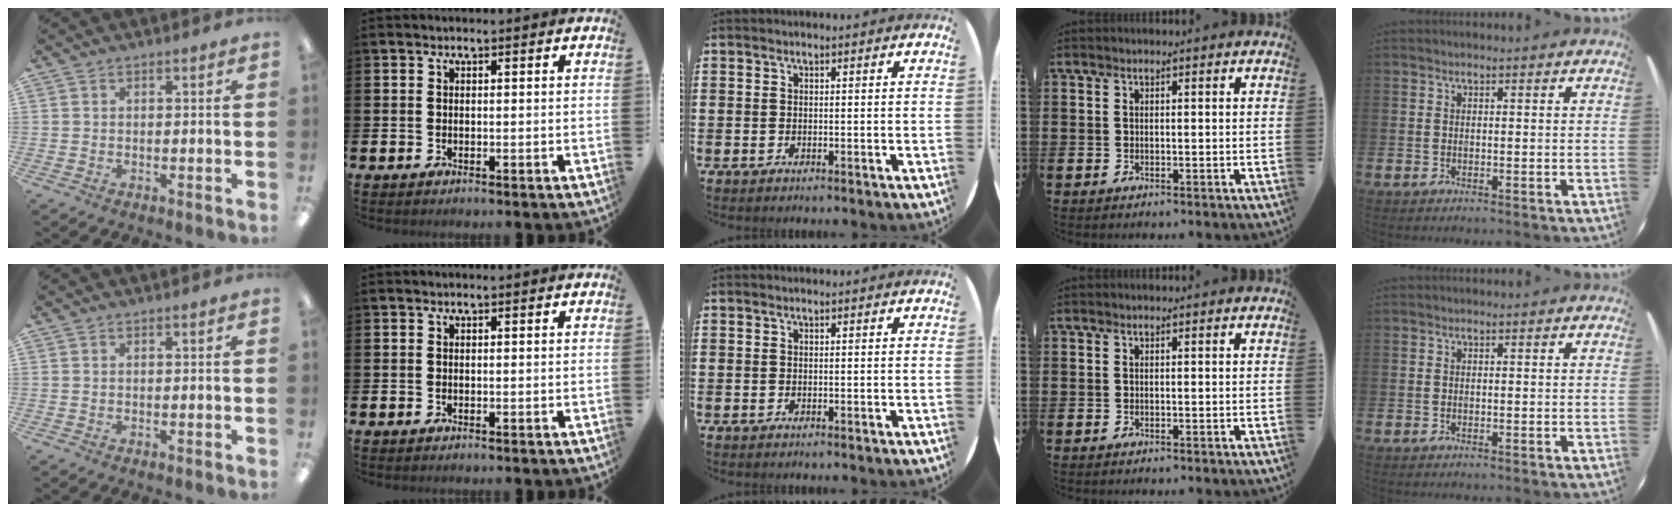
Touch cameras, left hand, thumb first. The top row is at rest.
{}